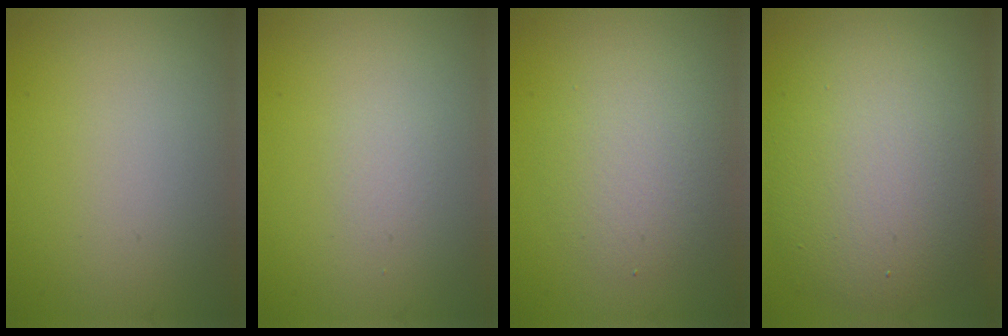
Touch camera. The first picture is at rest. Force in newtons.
{"total": 0.6, "press": 0.6, "slide": 0.0}
{"total": 3.2, "press": 3.2, "slide": 0.1}
{"total": 9.4, "press": 9.4, "slide": 0.2}